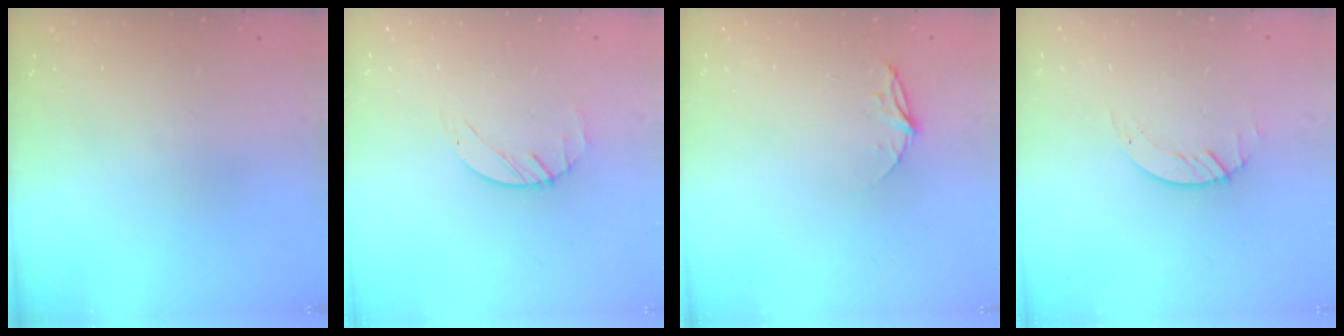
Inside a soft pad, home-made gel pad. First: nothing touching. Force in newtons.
{"total": 1.4, "press": 1.3, "slide": 0.2}
{"total": 4.4, "press": 4.4, "slide": 0.4}
{"total": 1.2, "press": 1.1, "slide": 0.2}